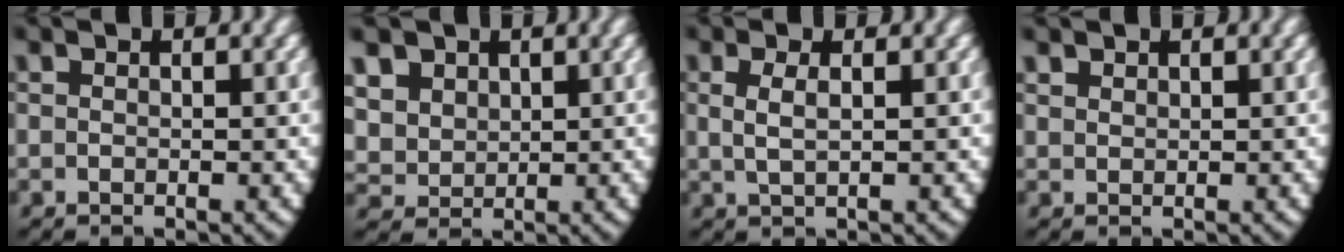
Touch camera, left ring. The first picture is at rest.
{"total": 5.9, "force": [1.5, 5.1, 2.4], "torque": [-0.081, -0.020, 0.037]}
{"total": 2.2, "force": [0.6, 1.0, 1.9], "torque": [-0.045, -0.003, 0.015]}
{"total": 1.0, "force": [0.9, 0.1, 0.1], "torque": [-0.004, -0.003, 0.026]}